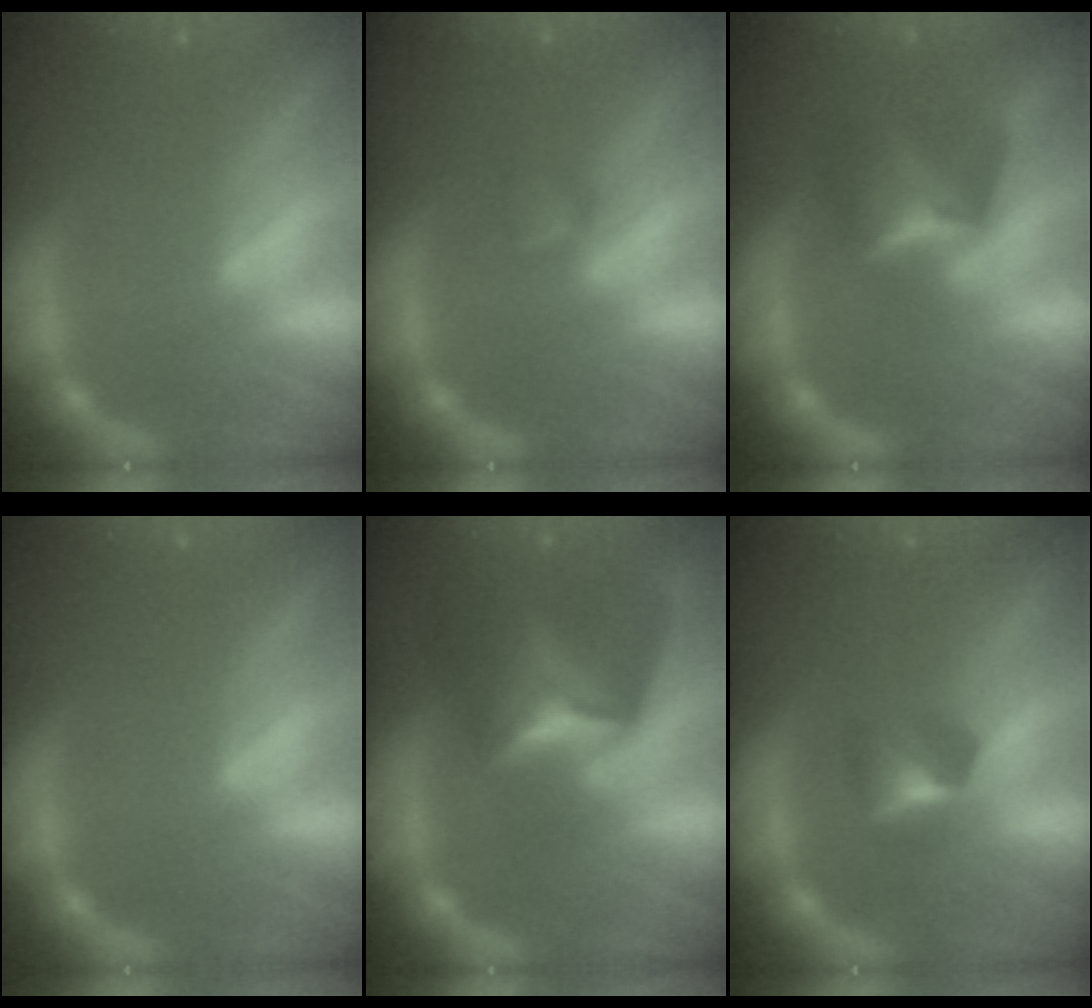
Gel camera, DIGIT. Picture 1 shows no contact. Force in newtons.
{"total": 1.4}
{"total": 4.4}
{"total": 0.0}
{"total": 6.9}
{"total": 2.4}